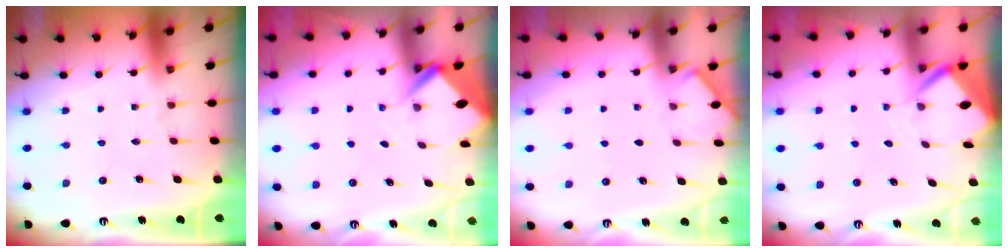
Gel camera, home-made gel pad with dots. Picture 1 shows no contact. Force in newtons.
{"total": 2.6, "press": 2.6, "slide": 0.1}
{"total": 2.0, "press": 1.9, "slide": 0.3}
{"total": 3.1, "press": 3.1, "slide": 0.3}